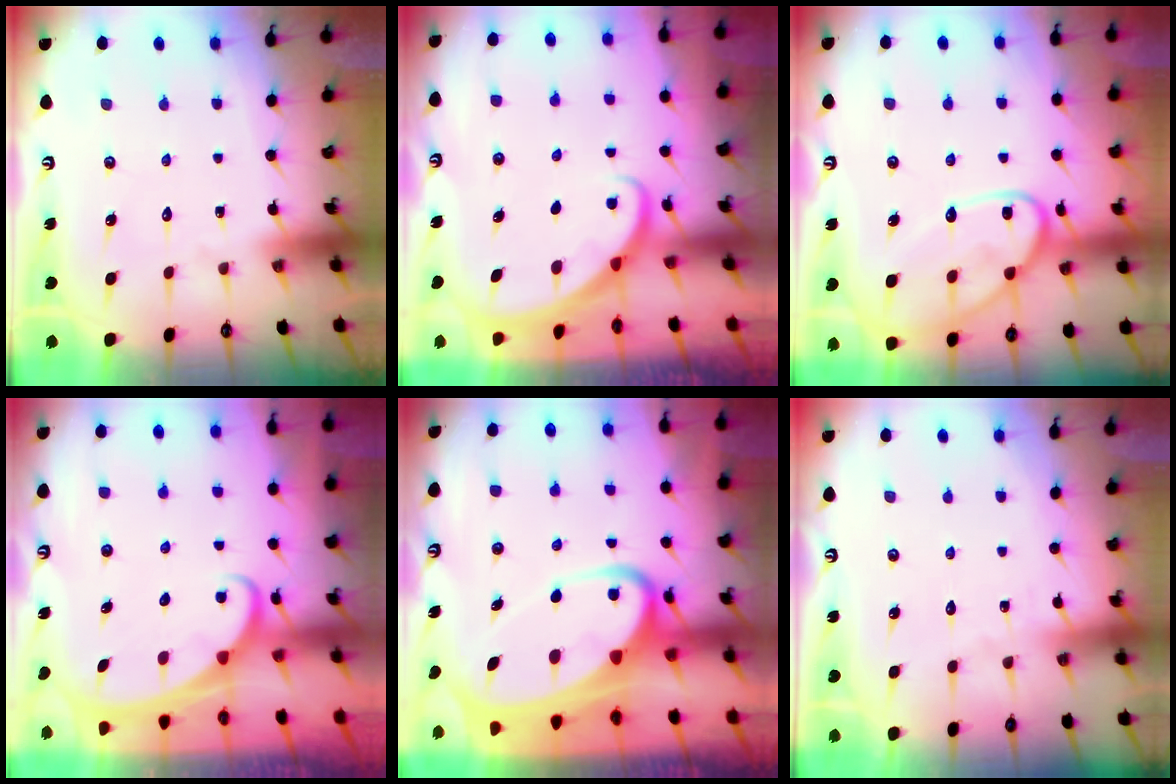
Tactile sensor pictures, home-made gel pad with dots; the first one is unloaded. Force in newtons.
{"total": 2.3, "press": 2.3, "slide": 0.1}
{"total": 17.3, "press": 17.3, "slide": 1.4}
{"total": 2.4, "press": 2.3, "slide": 0.3}
{"total": 9.2, "press": 9.2, "slide": 1.0}
{"total": 2.7, "press": 2.7, "slide": 0.3}